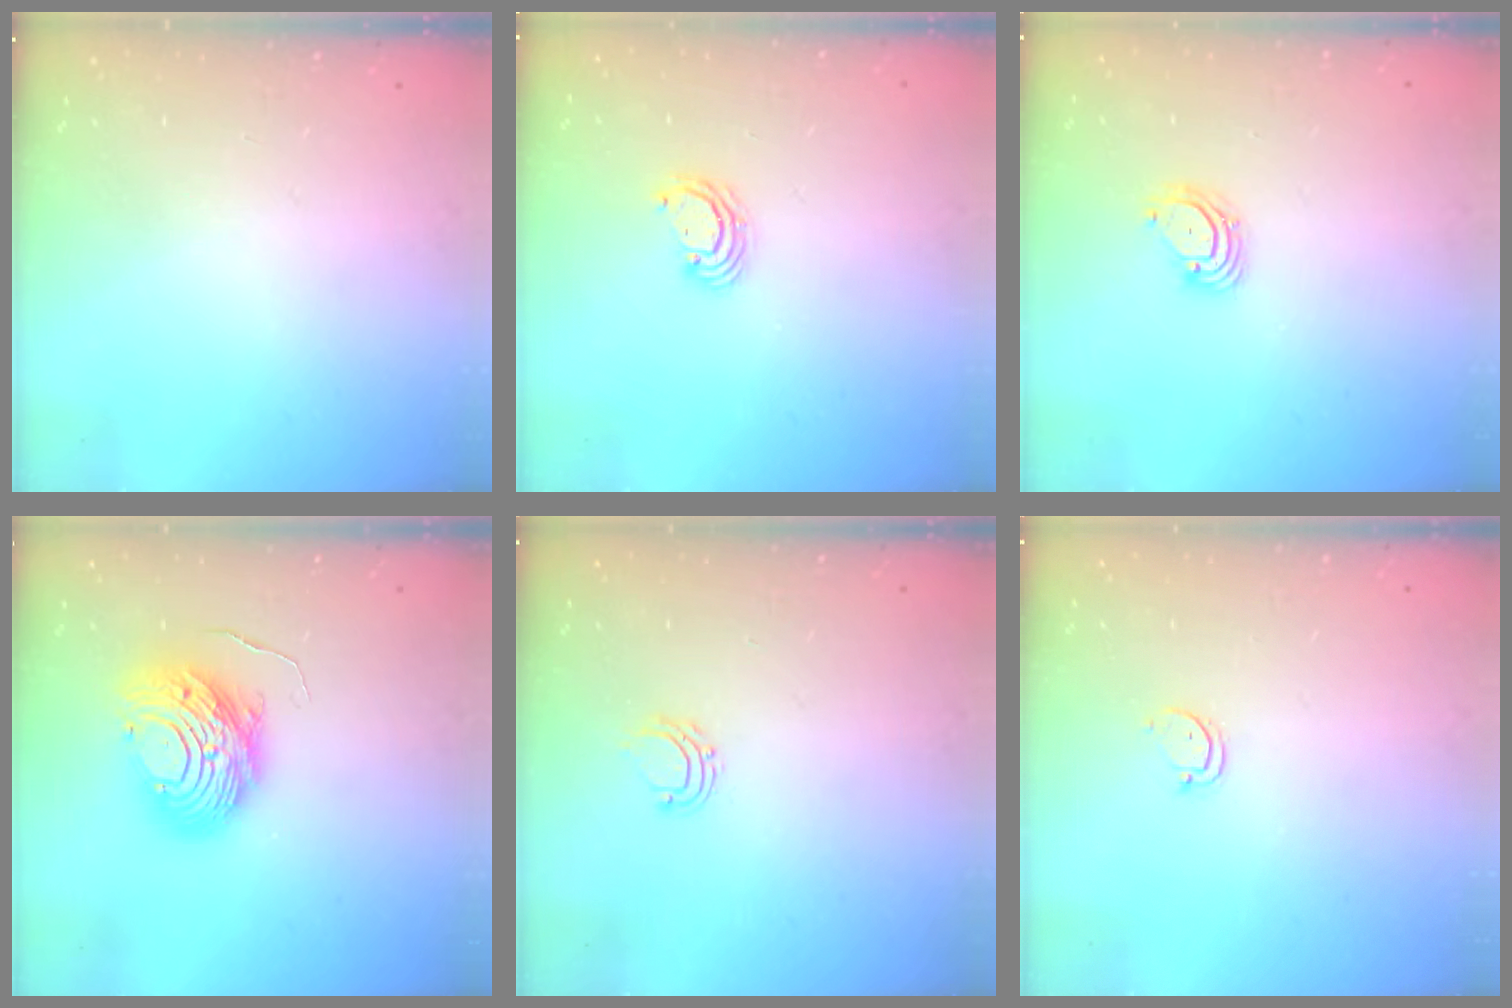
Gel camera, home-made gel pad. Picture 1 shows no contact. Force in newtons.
{"total": 3.8, "press": 3.8, "slide": 0.3}
{"total": 3.2, "press": 3.2, "slide": 0.3}
{"total": 12.5, "press": 12.5, "slide": 0.7}
{"total": 5.2, "press": 5.2, "slide": 0.4}
{"total": 2.5, "press": 2.5, "slide": 0.3}